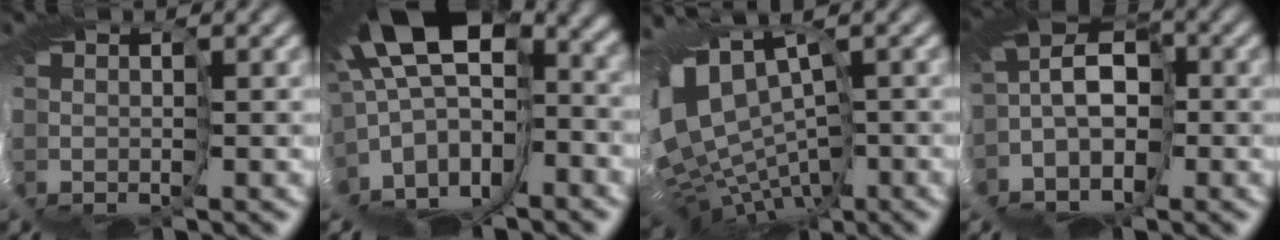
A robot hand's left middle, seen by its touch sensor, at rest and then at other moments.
{"total": 10.7, "force": [-3.2, 3.7, 9.5], "torque": [-0.185, -0.011, -0.018]}
{"total": 8.2, "force": [-2.0, 3.6, 7.1], "torque": [-0.154, -0.001, 0.009]}
{"total": 4.6, "force": [-2.5, 2.6, 2.8], "torque": [-0.063, 0.020, -0.056]}